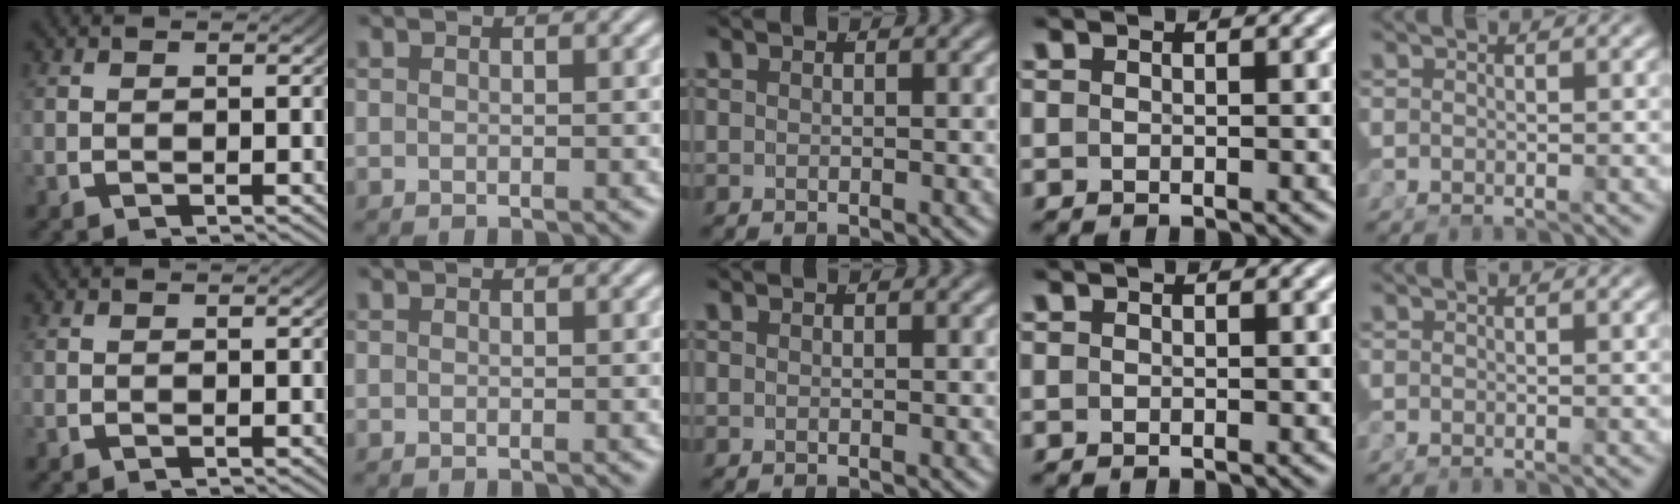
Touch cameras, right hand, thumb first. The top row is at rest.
{}